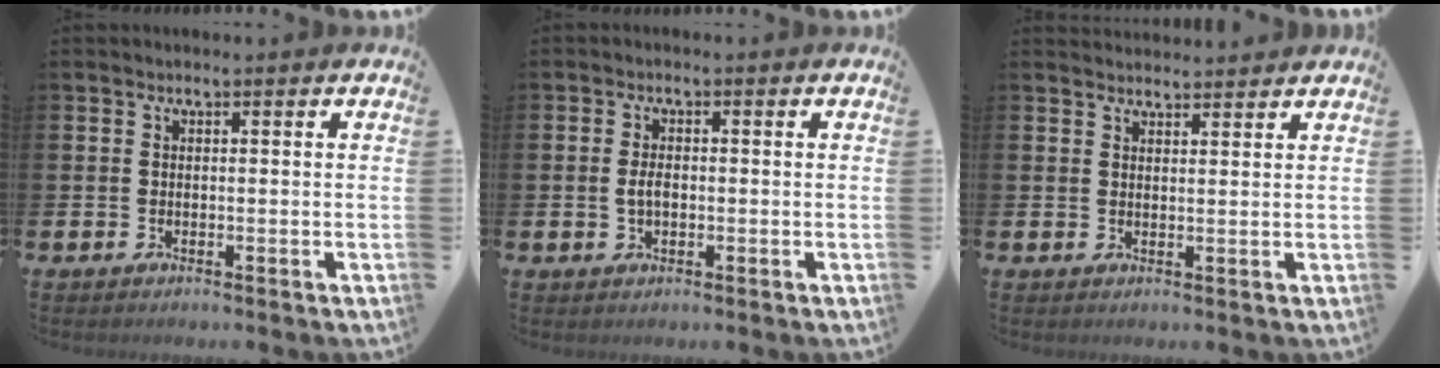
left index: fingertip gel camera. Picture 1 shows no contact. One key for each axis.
{"total": 2.2, "fx": -0.1, "fy": 1.3, "fz": 1.8, "tx": -0.025, "ty": 0.002, "tz": -0.005}
{"total": 2.4, "fx": 2.4, "fy": 0.3, "fz": -0.1, "tx": 0.008, "ty": -0.015, "tz": 0.042}